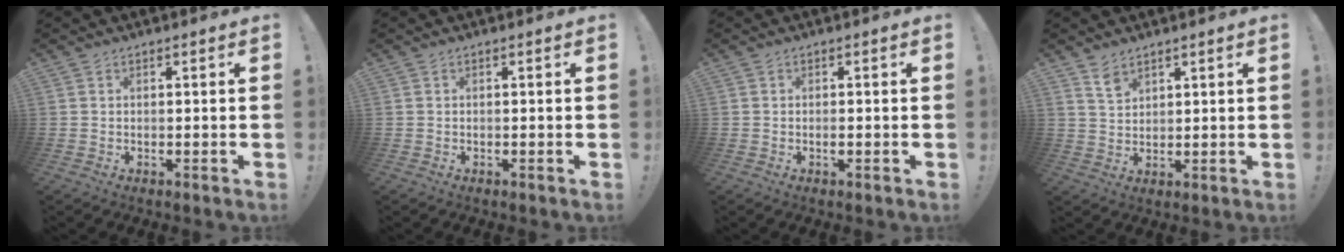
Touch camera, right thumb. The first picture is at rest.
{"total": 0.0}
{"total": 0.9, "force": [-0.4, 0.3, 0.8], "torque": [-0.014, -0.001, -0.006]}
{"total": 5.1, "force": [3.9, 3.0, 1.5], "torque": [-0.018, -0.024, 0.072]}